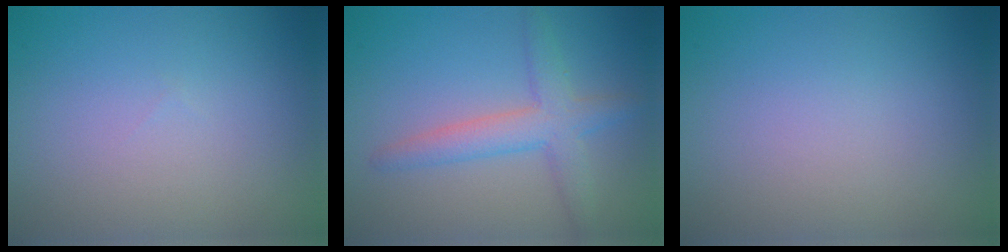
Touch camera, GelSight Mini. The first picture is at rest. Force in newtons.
{"total": 3.9, "press": 3.9, "slide": 0.1}
{"total": 0.0}